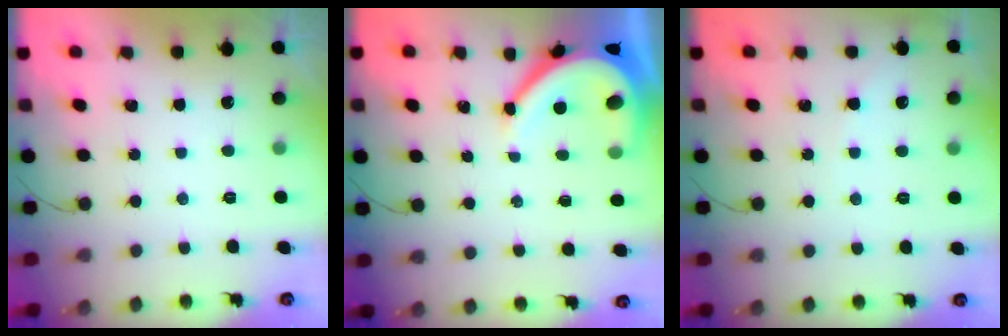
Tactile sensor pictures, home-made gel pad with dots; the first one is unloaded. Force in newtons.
{"total": 8.8, "press": 8.7, "slide": 1.4}
{"total": 3.0, "press": 2.9, "slide": 0.5}